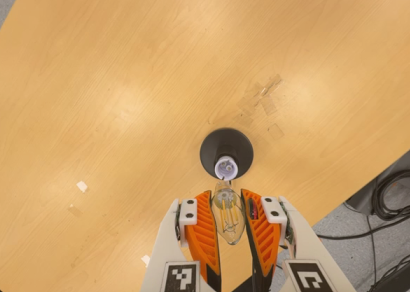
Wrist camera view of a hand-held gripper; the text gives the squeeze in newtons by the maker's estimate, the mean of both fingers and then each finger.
{"total": 20.3, "left": 22.7, "right": 17.8}